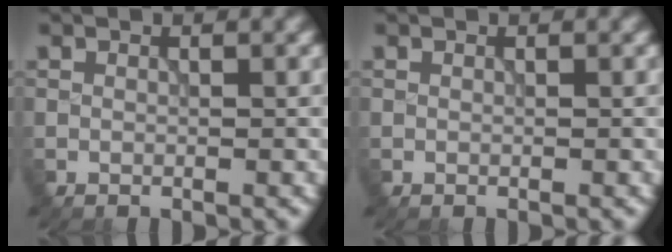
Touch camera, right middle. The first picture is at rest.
{"total": 0.0}